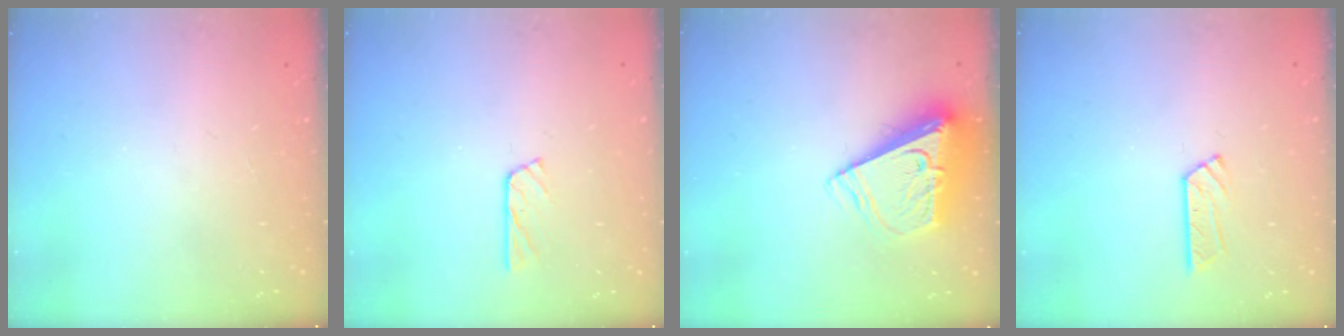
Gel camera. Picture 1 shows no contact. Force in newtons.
{"total": 3.9, "press": 3.9, "slide": 0.4}
{"total": 9.4, "press": 9.4, "slide": 1.2}
{"total": 6.2, "press": 6.2, "slide": 0.2}